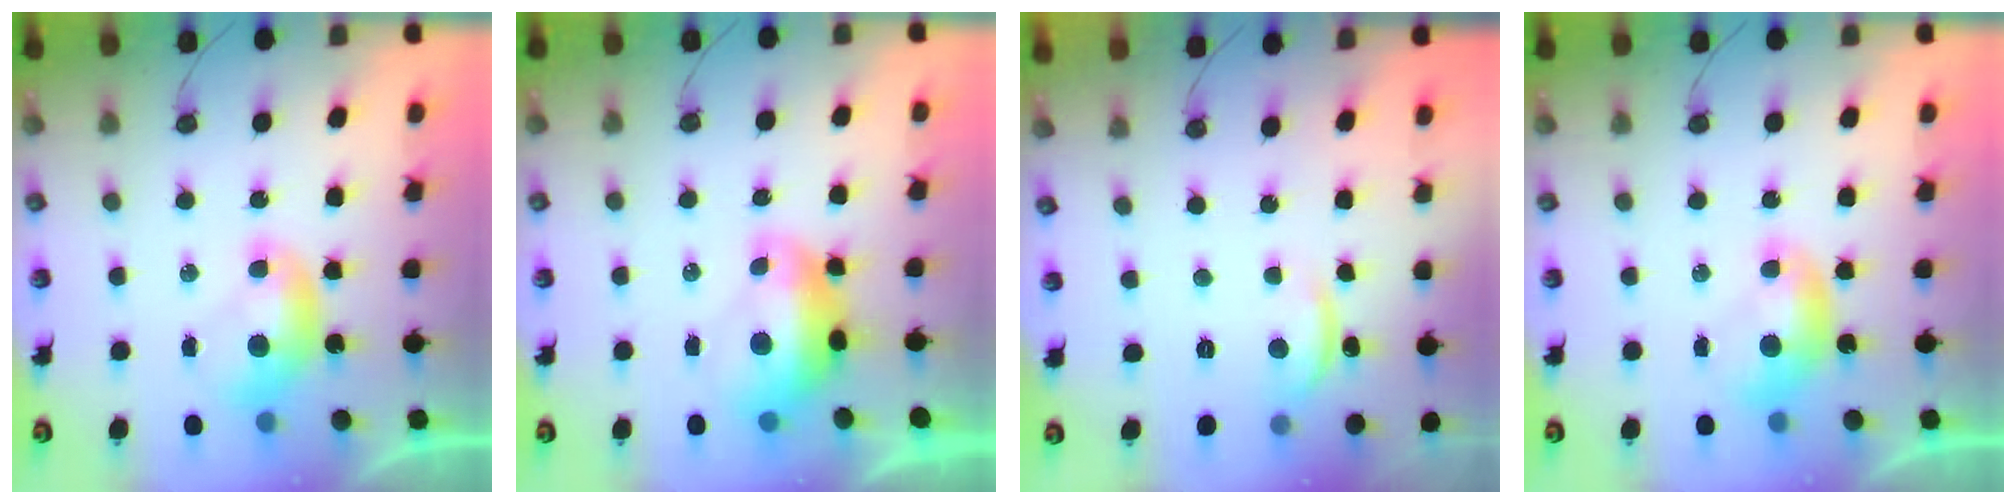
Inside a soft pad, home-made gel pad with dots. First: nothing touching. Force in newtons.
{"total": 2.7, "press": 2.6, "slide": 0.7}
{"total": 2.7, "press": 2.6, "slide": 0.4}
{"total": 0.0}